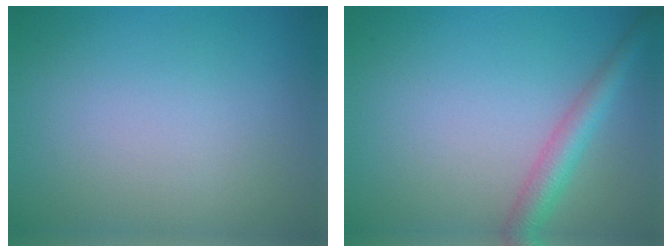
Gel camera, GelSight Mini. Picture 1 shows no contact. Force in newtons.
{"total": 3.1, "press": 3.1, "slide": 0.1}